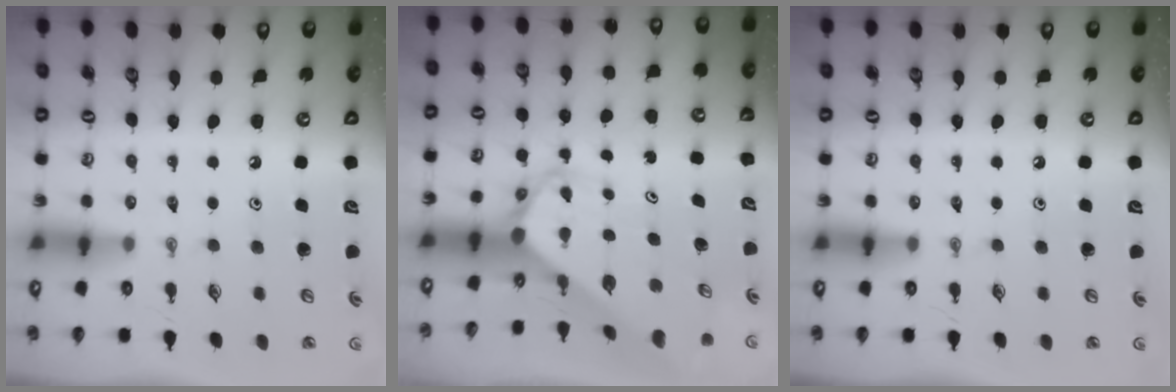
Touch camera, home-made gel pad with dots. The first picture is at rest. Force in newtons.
{"total": 3.0, "press": 2.9, "slide": 0.4}
{"total": 0.0}